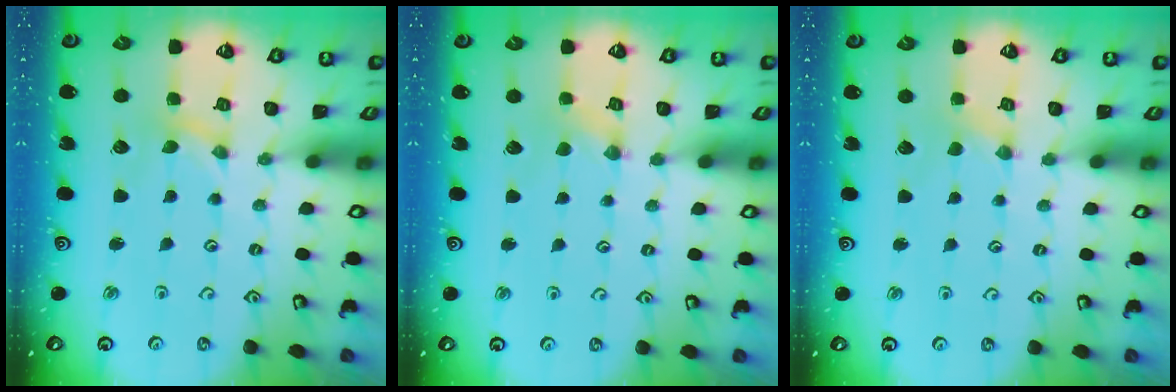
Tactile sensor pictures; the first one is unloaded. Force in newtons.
{"total": 0.9, "press": 0.9, "slide": 0.2}
{"total": 0.7, "press": 0.7, "slide": 0.2}